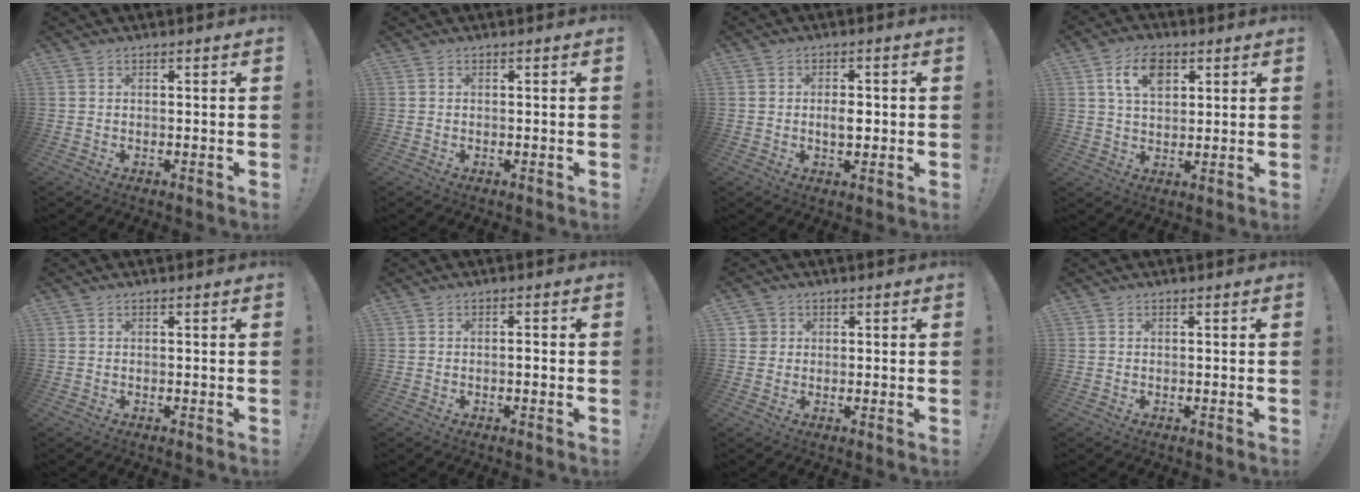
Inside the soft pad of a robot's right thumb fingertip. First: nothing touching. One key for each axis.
{"total": 0.0}
{"total": 4.0, "fx": -0.3, "fy": 2.6, "fz": 3.0, "tx": -0.032, "ty": 0.000, "tz": -0.011}
{"total": 9.1, "fx": 4.0, "fy": 5.7, "fz": 5.9, "tx": -0.102, "ty": 0.004, "tz": 0.073}
{"total": 0.0}
{"total": 1.3, "fx": -0.5, "fy": 0.3, "fz": 1.2, "tx": -0.013, "ty": -0.001, "tz": -0.011}
{"total": 2.7, "fx": 0.5, "fy": 2.7, "fz": 0.4, "tx": -0.004, "ty": 0.006, "tz": 0.009}
{"total": 0.0}